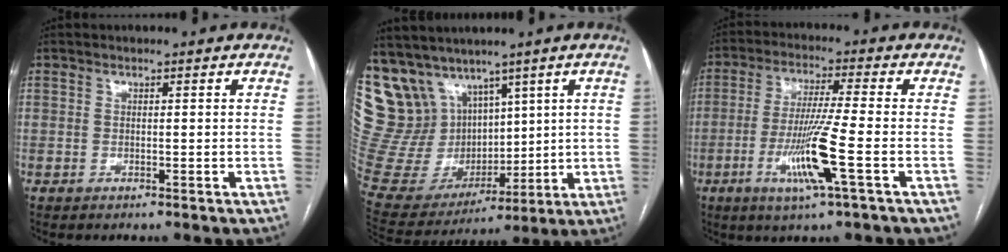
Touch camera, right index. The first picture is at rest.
{"total": 21.6, "force": [11.9, 15.5, 9.4], "torque": [-0.230, 0.062, 0.254]}
{"total": 10.4, "force": [-3.5, -1.0, 9.8], "torque": [-0.193, -0.017, -0.069]}